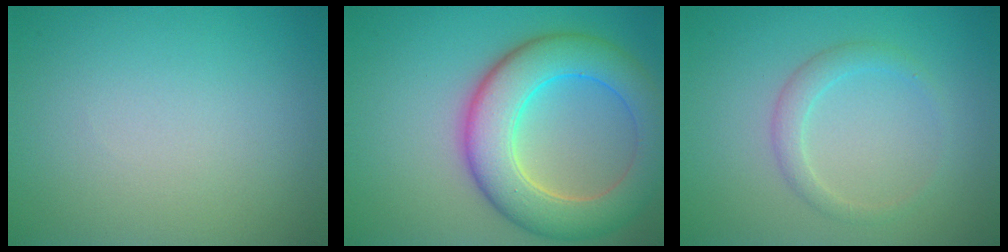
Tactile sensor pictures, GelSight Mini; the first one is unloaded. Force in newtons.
{"total": 8.3, "press": 8.3, "slide": 0.5}
{"total": 1.8, "press": 1.8, "slide": 0.0}